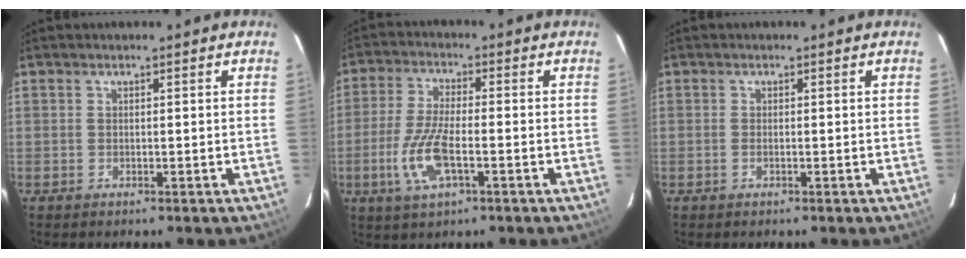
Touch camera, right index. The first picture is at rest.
{"total": 9.4, "force": [-3.2, 2.9, 8.4], "torque": [-0.182, -0.006, -0.062]}
{"total": 0.6, "force": [-0.2, 0.1, 0.6], "torque": [-0.013, 0.001, -0.006]}